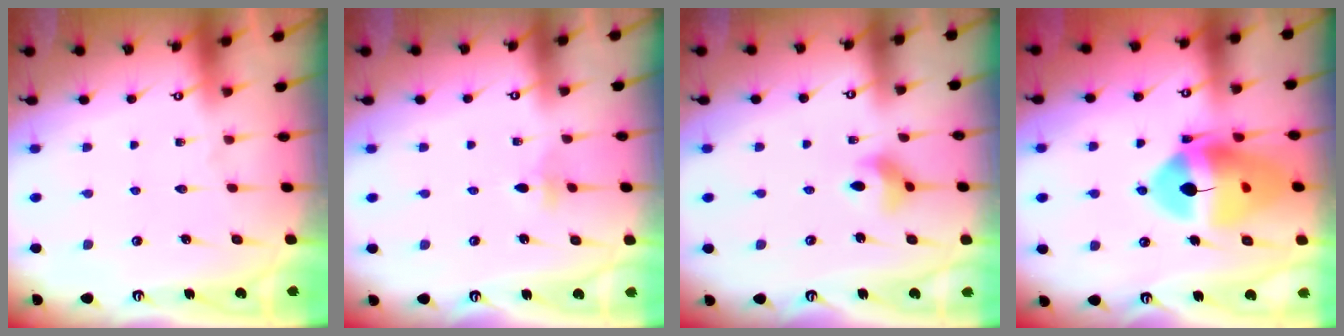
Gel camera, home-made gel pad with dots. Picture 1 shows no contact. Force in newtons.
{"total": 2.8, "press": 2.7, "slide": 0.9}
{"total": 5.7, "press": 5.6, "slide": 0.7}
{"total": 17.9, "press": 17.8, "slide": 1.9}